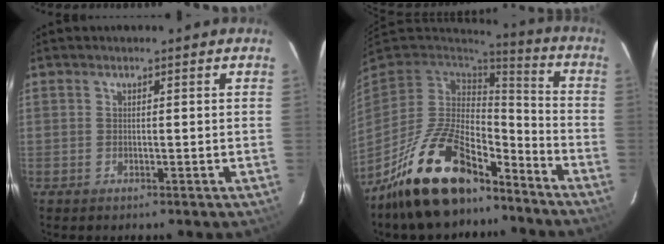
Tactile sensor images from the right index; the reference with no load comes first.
{"total": 20.7, "force": [-14.4, 8.7, 12.0], "torque": [-0.242, -0.006, -0.242]}